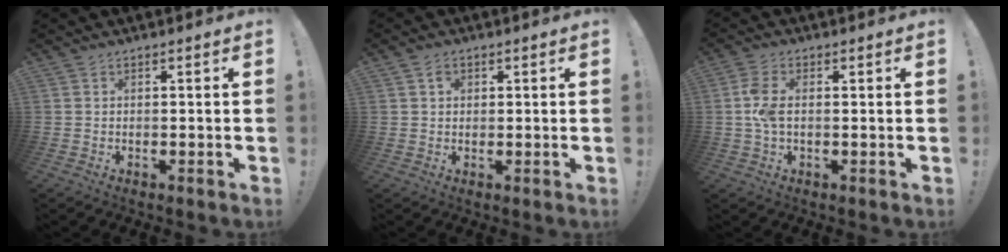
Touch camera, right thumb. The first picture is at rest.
{"total": 1.9, "force": [0.6, 1.6, 0.8], "torque": [-0.002, -0.002, 0.008]}
{"total": 6.1, "force": [0.3, 3.3, 5.1], "torque": [-0.112, 0.006, 0.003]}